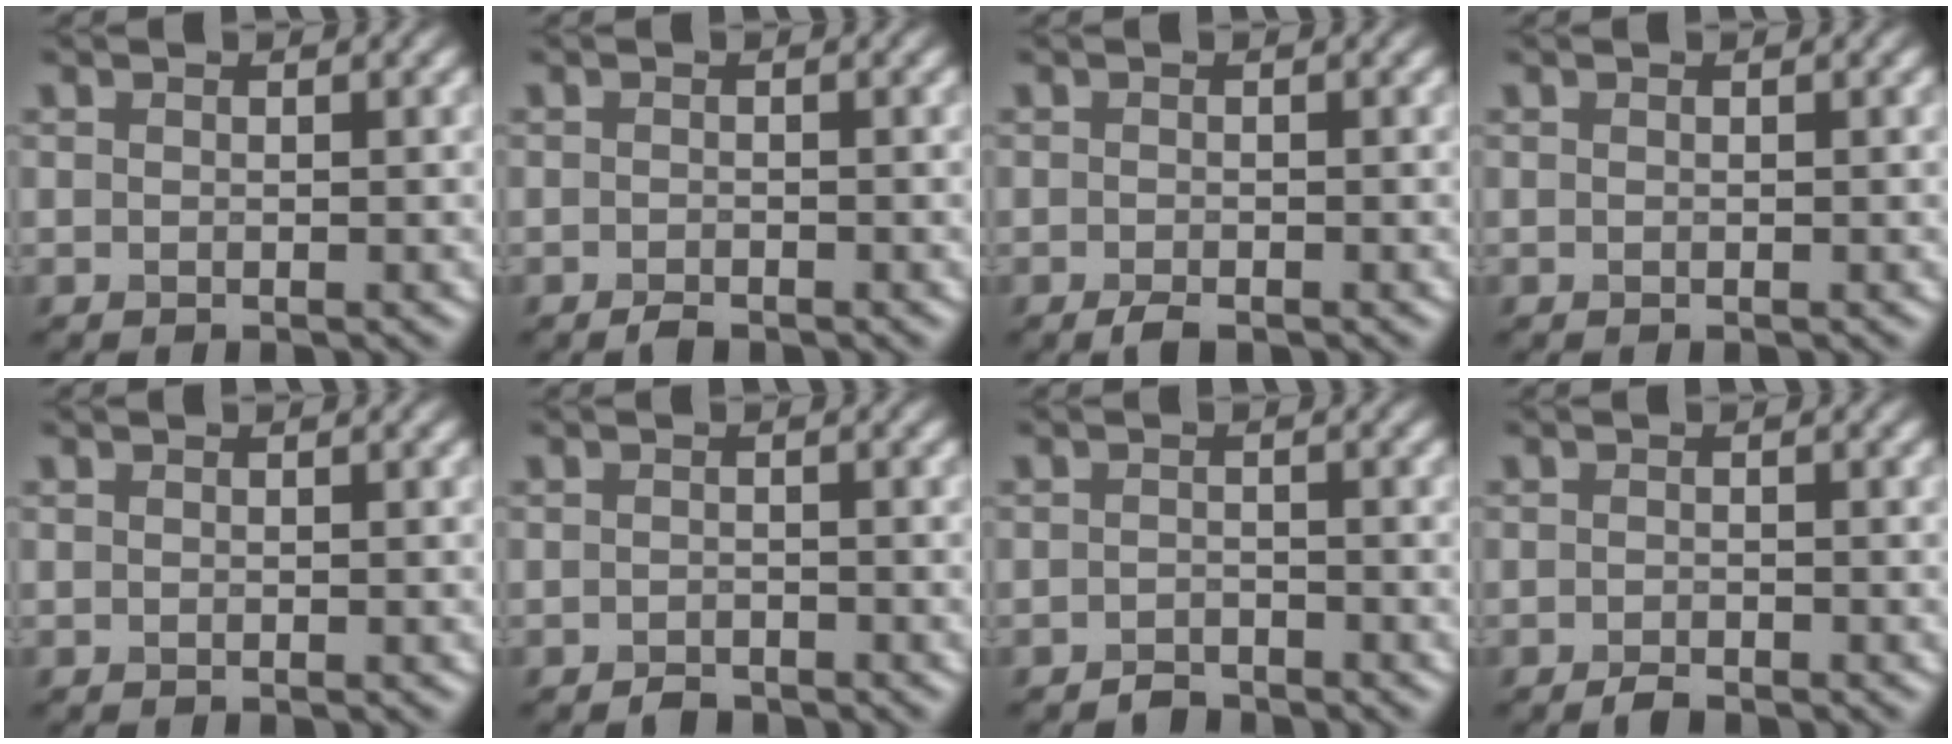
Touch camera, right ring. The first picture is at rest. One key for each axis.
{"total": 1.0, "fx": -0.8, "fy": 0.3, "fz": 0.5, "tx": -0.009, "ty": -0.001, "tz": -0.016}
{"total": 1.4, "fx": -1.0, "fy": 0.4, "fz": 0.8, "tx": -0.017, "ty": -0.003, "tz": -0.019}
{"total": 0.0}
{"total": 0.0}
{"total": 1.3, "fx": -1.1, "fy": 0.6, "fz": 0.3, "tx": -0.003, "ty": 0.001, "tz": -0.021}
{"total": 1.4, "fx": -1.3, "fy": 0.5, "fz": 0.2, "tx": -0.001, "ty": 0.004, "tz": -0.025}
{"total": 1.1, "fx": -0.9, "fy": 0.3, "fz": 0.5, "tx": -0.011, "ty": -0.001, "tz": -0.020}